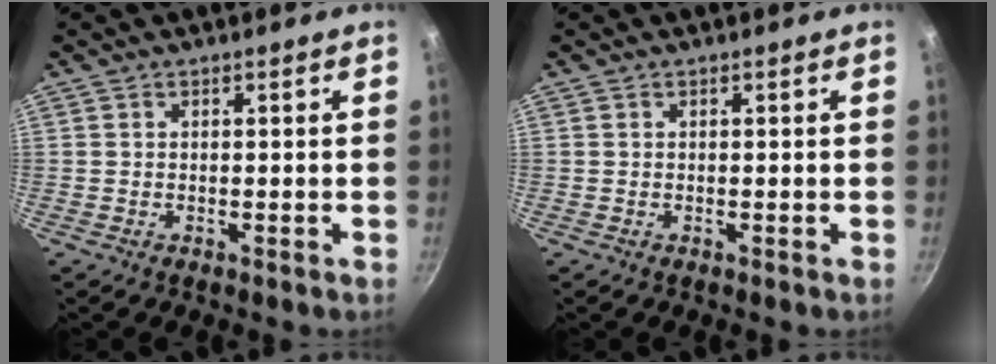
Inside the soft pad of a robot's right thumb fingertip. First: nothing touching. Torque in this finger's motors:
{"motor_torque": [-0.16, 0.15, 0.00, 0.00, 0.00]}